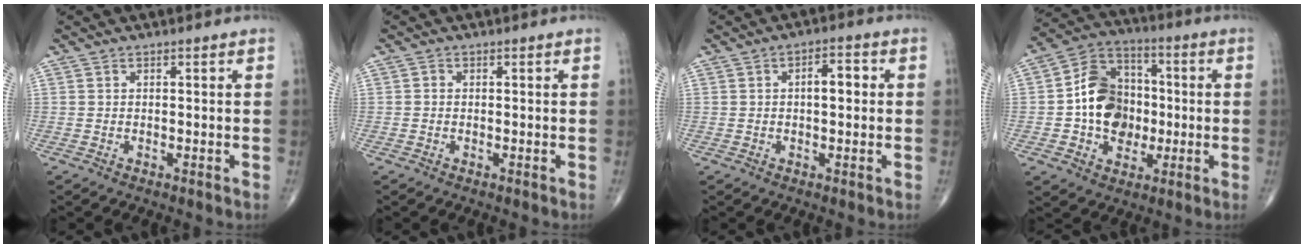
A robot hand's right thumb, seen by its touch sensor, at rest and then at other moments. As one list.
[{"total": 0.5, "force": [-0.1, 0.5, 0.2], "torque": [-0.002, 0.001, -0.005]}, {"total": 4.3, "force": [0.4, 2.1, 3.8], "torque": [-0.049, 0.009, 0.001]}, {"total": 14.4, "force": [-0.9, 11.4, 8.8], "torque": [-0.107, 0.031, -0.020]}]